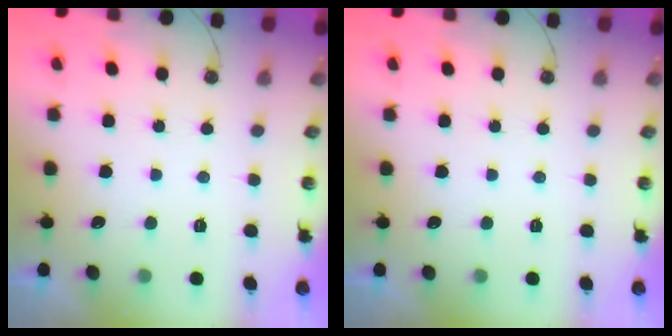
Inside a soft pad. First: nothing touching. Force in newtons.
{"total": 0.0}